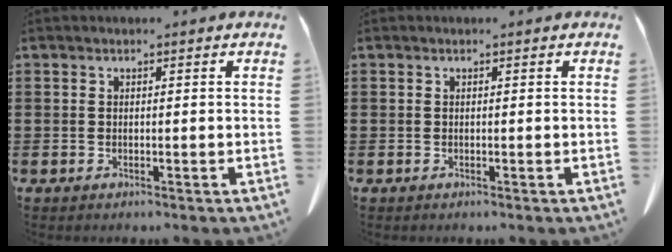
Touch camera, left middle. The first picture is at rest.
{"total": 0.0}